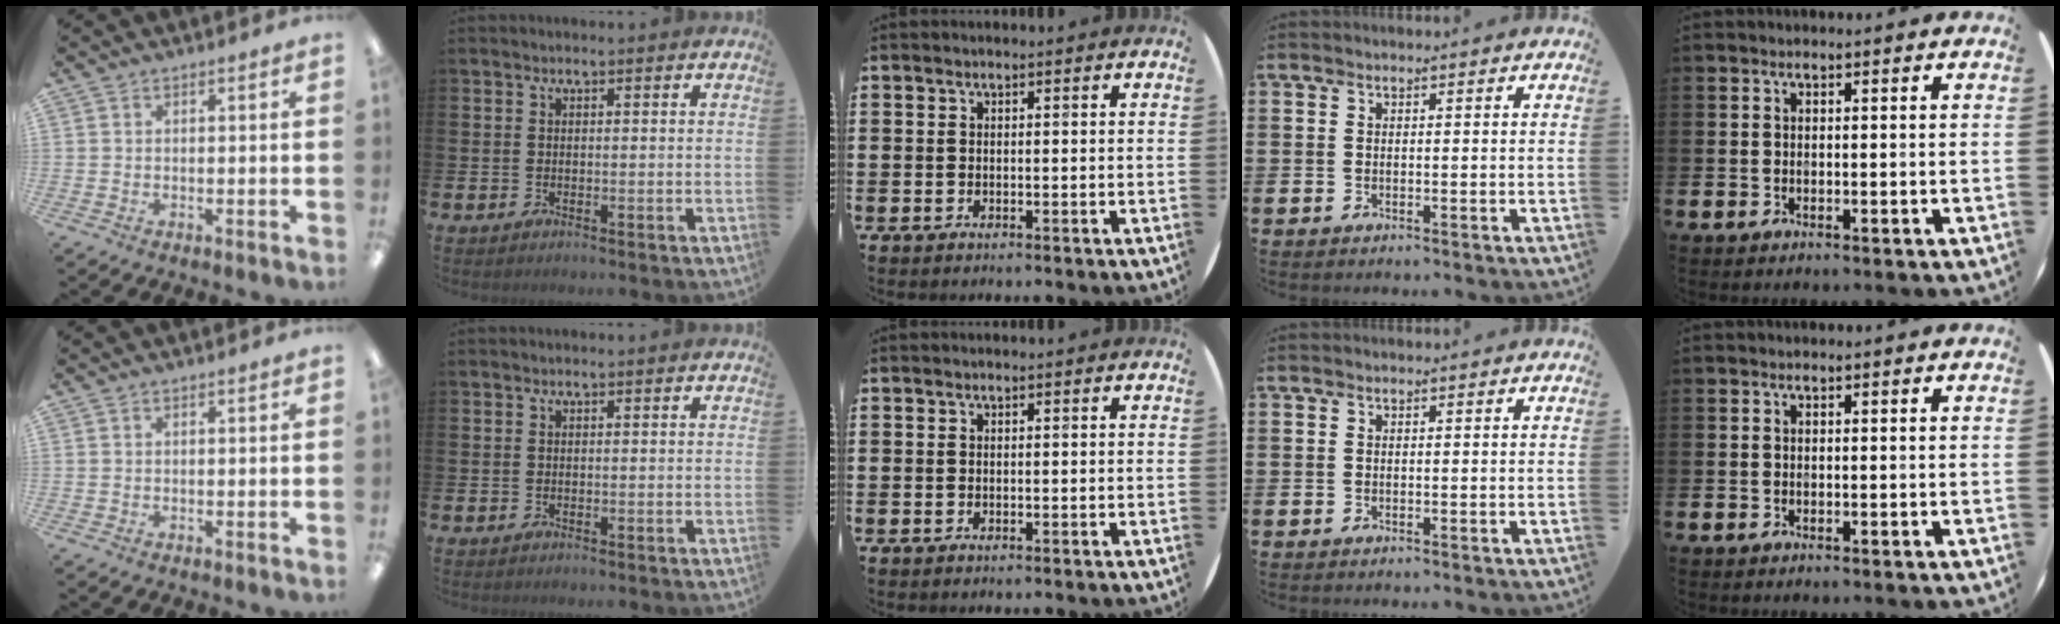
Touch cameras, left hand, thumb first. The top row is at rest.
{}